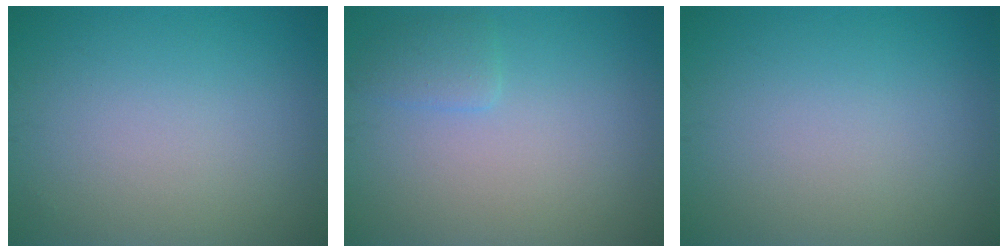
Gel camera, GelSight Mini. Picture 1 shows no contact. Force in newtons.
{"total": 1.4, "press": 1.4, "slide": 0.1}
{"total": 0.0}